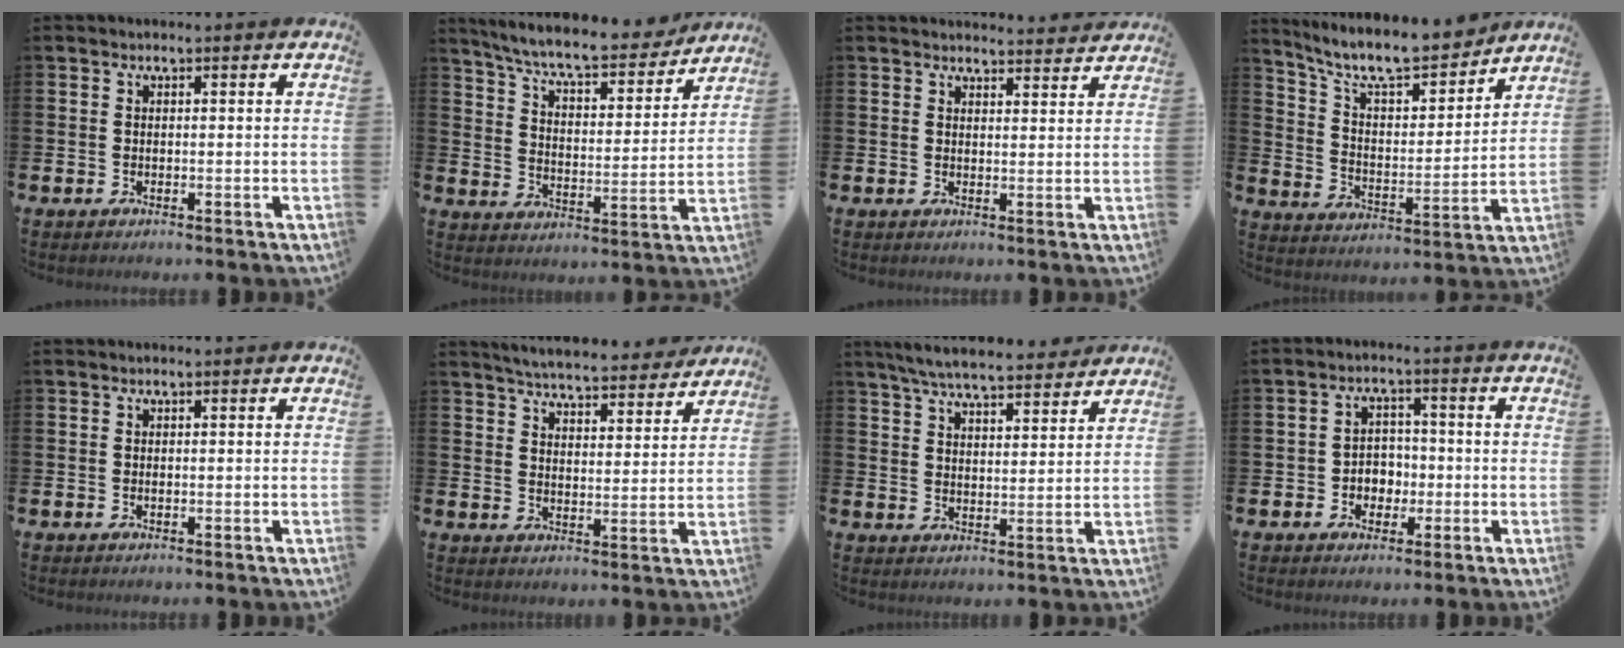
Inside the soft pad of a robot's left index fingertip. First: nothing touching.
{"total": 8.5, "force": [7.8, 1.2, 3.2], "torque": [-0.093, -0.053, 0.132]}
{"total": 3.0, "force": [3.0, 0.2, -0.1], "torque": [0.006, -0.023, 0.052]}
{"total": 9.8, "force": [8.9, 2.2, 3.6], "torque": [-0.099, -0.064, 0.153]}
{"total": 0.0}
{"total": 5.7, "force": [5.6, 0.6, 0.9], "torque": [-0.034, -0.042, 0.097]}
{"total": 6.6, "force": [6.2, 0.8, 1.9], "torque": [-0.056, -0.031, 0.110]}
{"total": 3.2, "force": [-1.0, 2.9, 1.1], "torque": [-0.028, 0.008, -0.027]}